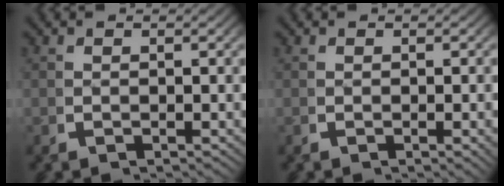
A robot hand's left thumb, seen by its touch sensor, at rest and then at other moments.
{"total": 0.8, "force": [0.0, 0.1, 0.8], "torque": [-0.016, 0.002, -0.001]}